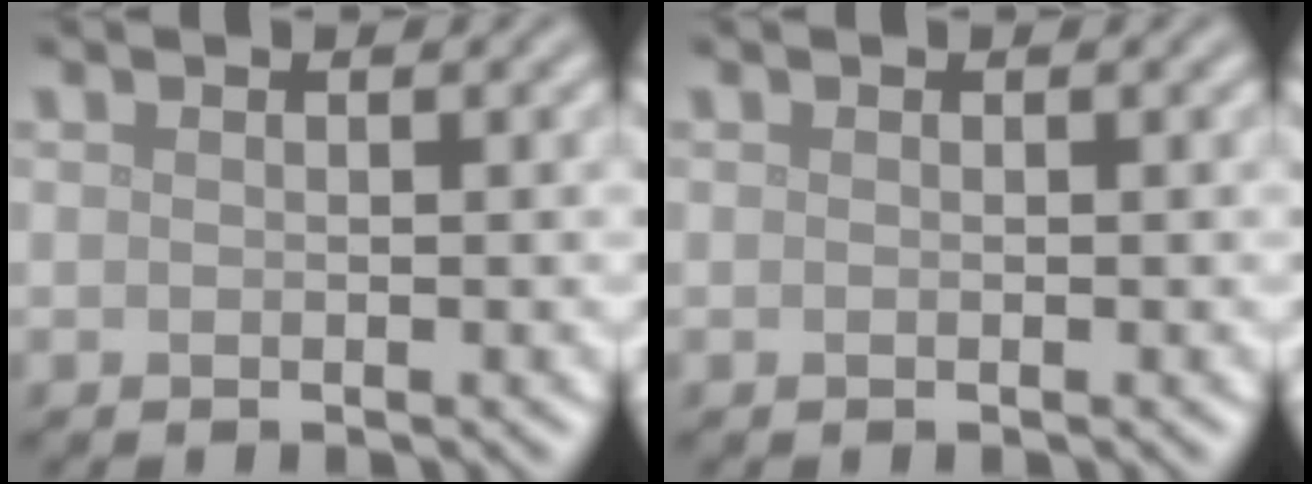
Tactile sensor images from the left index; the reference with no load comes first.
{"total": 0.0}